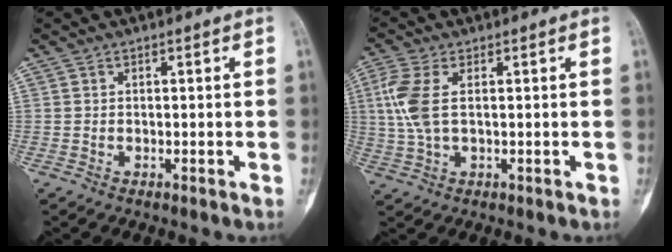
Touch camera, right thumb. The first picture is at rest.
{"total": 7.2, "force": [1.2, 3.4, 6.2], "torque": [-0.166, 0.007, 0.024]}